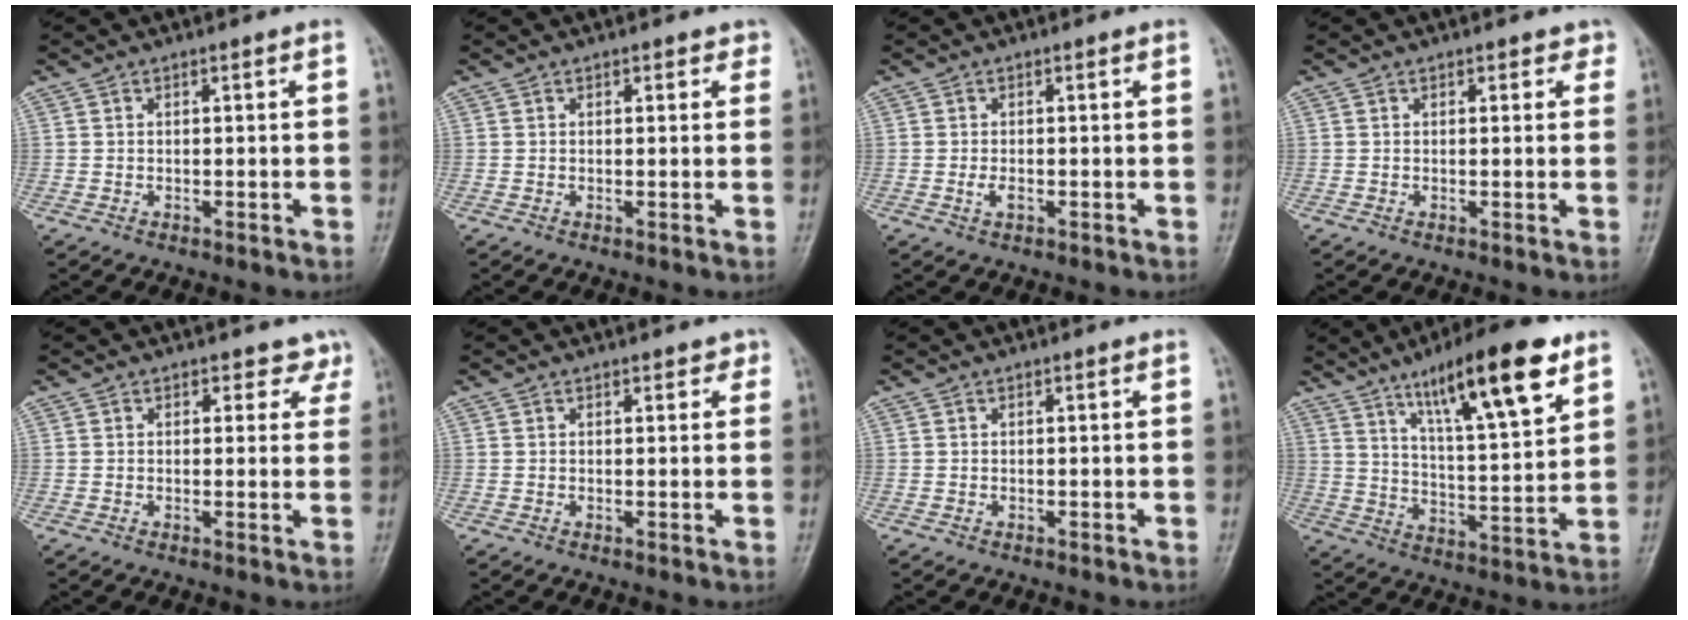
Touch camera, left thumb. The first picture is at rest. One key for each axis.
{"total": 1.5, "fx": 1.0, "fy": 1.0, "fz": 0.5, "tx": 0.012, "ty": -0.003, "tz": 0.006}
{"total": 1.6, "fx": -0.2, "fy": 0.8, "fz": 1.3, "tx": -0.023, "ty": -0.002, "tz": -0.004}
{"total": 1.8, "fx": 1.2, "fy": 1.2, "fz": 0.6, "tx": 0.017, "ty": -0.004, "tz": 0.008}
{"total": 3.0, "fx": 2.3, "fy": 2.0, "fz": 0.1, "tx": 0.029, "ty": -0.013, "tz": 0.009}
{"total": 1.7, "fx": 1.2, "fy": 1.0, "fz": 0.6, "tx": 0.012, "ty": -0.004, "tz": 0.008}
{"total": 0.0}
{"total": 18.6, "fx": 10.8, "fy": 4.2, "fz": 14.6, "tx": -0.212, "ty": -0.046, "tz": 0.178}